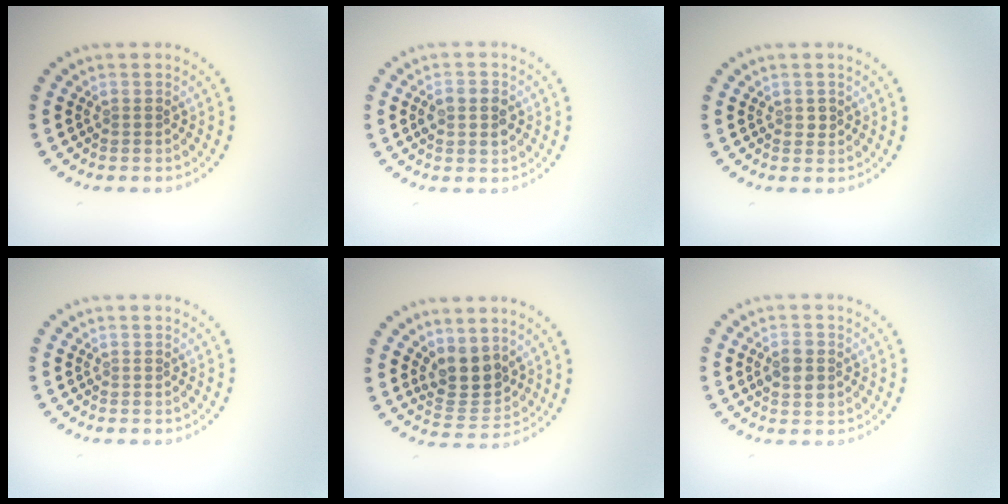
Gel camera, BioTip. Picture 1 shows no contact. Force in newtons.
{"total": 2.8, "press": 2.8, "slide": 0.0}
{"total": 0.7, "press": 0.7, "slide": 0.1}
{"total": 0.0}
{"total": 3.6, "press": 3.2, "slide": 1.6}
{"total": 2.7, "press": 2.7, "slide": 0.1}